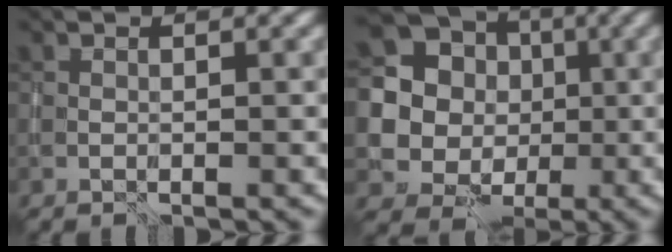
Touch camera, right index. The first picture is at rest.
{"total": 18.6, "force": [2.9, 17.6, 5.1], "torque": [-0.148, 0.004, 0.034]}